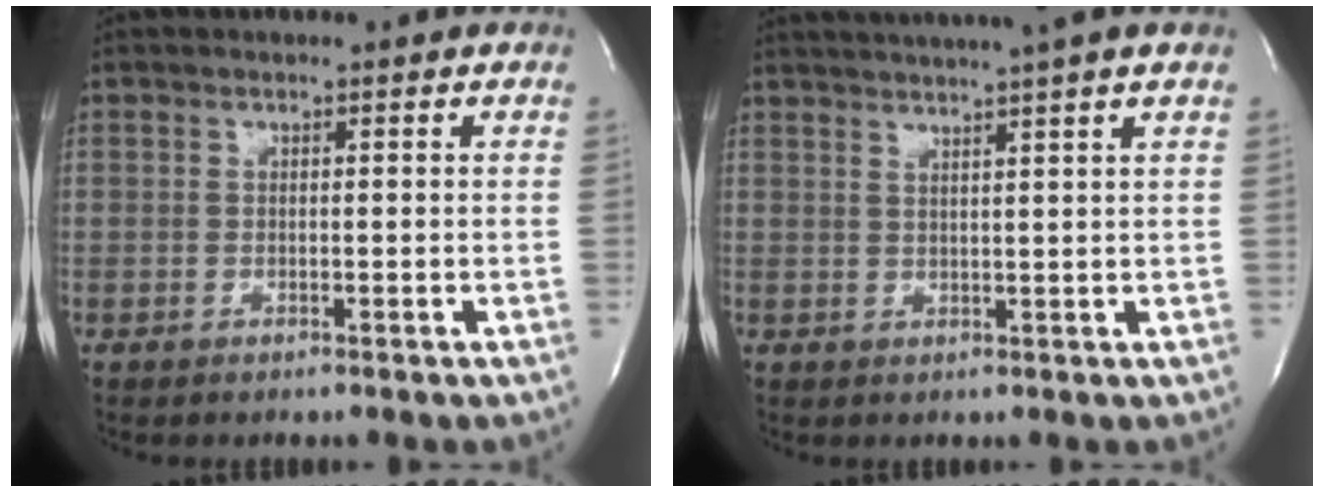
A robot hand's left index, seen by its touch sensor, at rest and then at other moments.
{"total": 10.8, "force": [9.1, -1.2, 5.7], "torque": [-0.097, 0.007, 0.109]}